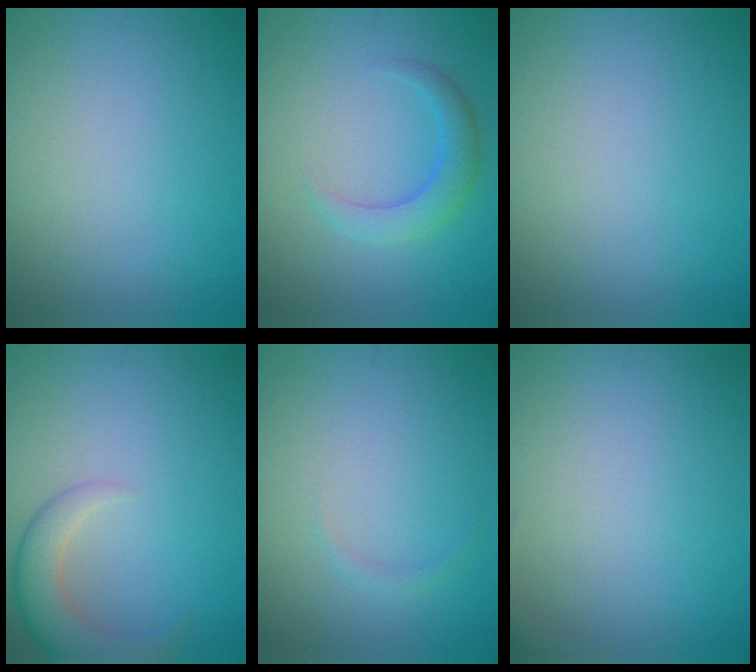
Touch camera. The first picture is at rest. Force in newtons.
{"total": 2.8, "press": 2.8, "slide": 0.2}
{"total": 0.0}
{"total": 4.1, "press": 4.1, "slide": 0.3}
{"total": 0.6, "press": 0.6, "slide": 0.0}
{"total": 1.1, "press": 1.1, "slide": 0.1}